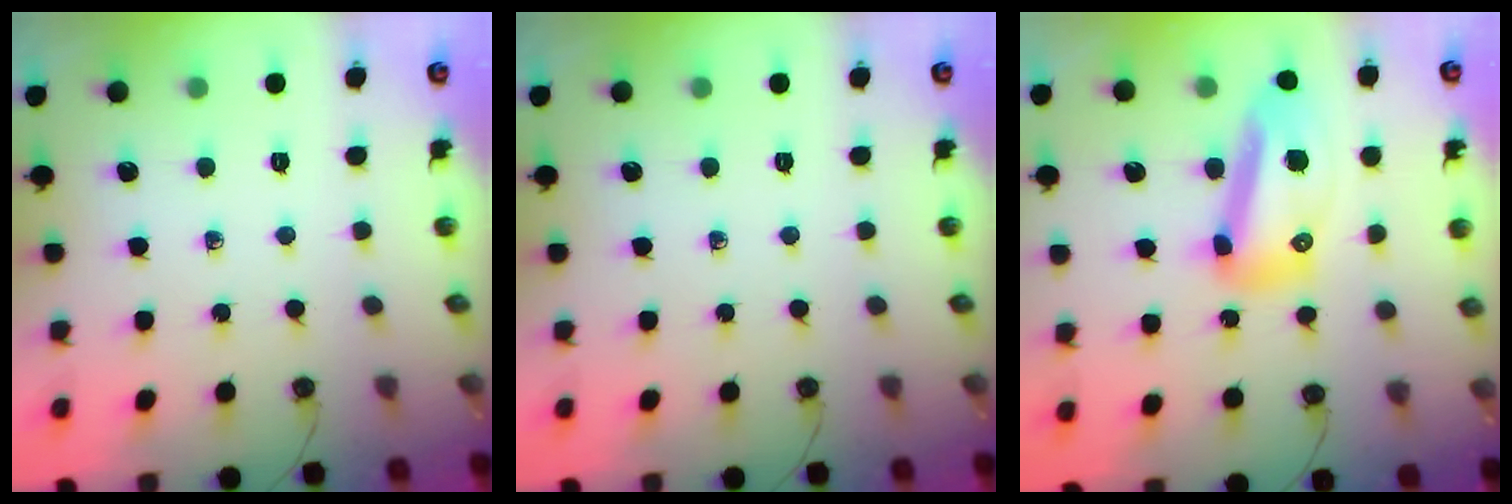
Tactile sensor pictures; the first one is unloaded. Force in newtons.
{"total": 0.0}
{"total": 14.7, "press": 14.6, "slide": 1.8}